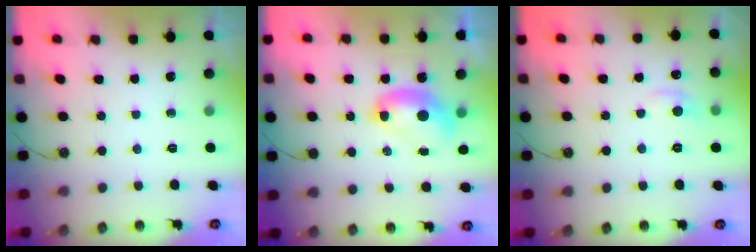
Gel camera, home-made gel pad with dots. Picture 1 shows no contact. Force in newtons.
{"total": 2.7, "press": 2.7, "slide": 0.1}
{"total": 1.3, "press": 0.9, "slide": 0.9}